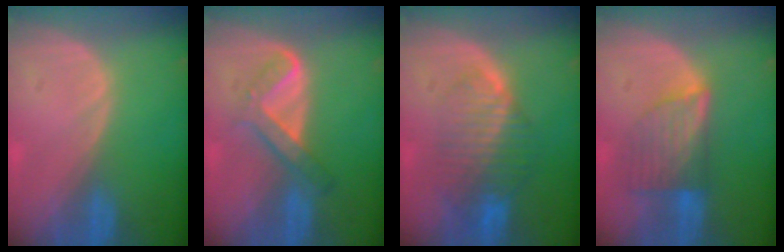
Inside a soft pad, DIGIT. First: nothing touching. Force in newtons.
{"total": 5.1, "press": 4.9, "slide": 1.2}
{"total": 8.4, "press": 7.2, "slide": 4.3}
{"total": 7.2, "press": 6.3, "slide": 3.4}